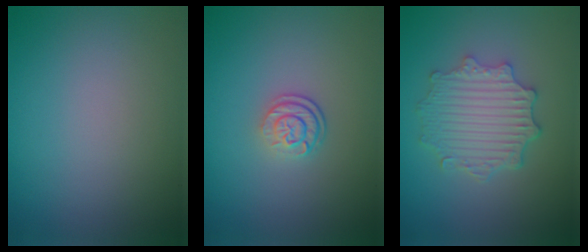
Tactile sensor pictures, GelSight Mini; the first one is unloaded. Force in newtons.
{"total": 2.6, "press": 1.9, "slide": 1.8}
{"total": 4.6, "press": 3.8, "slide": 2.6}